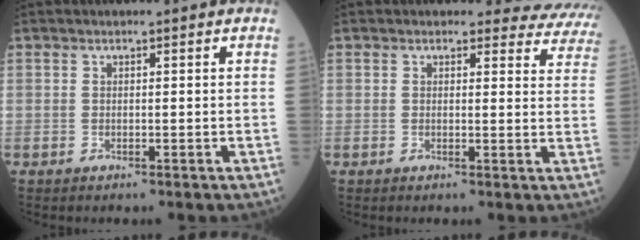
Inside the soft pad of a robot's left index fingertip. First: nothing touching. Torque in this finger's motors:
{"motor_torque": [0.22, -0.26, 0.07, 0.02]}